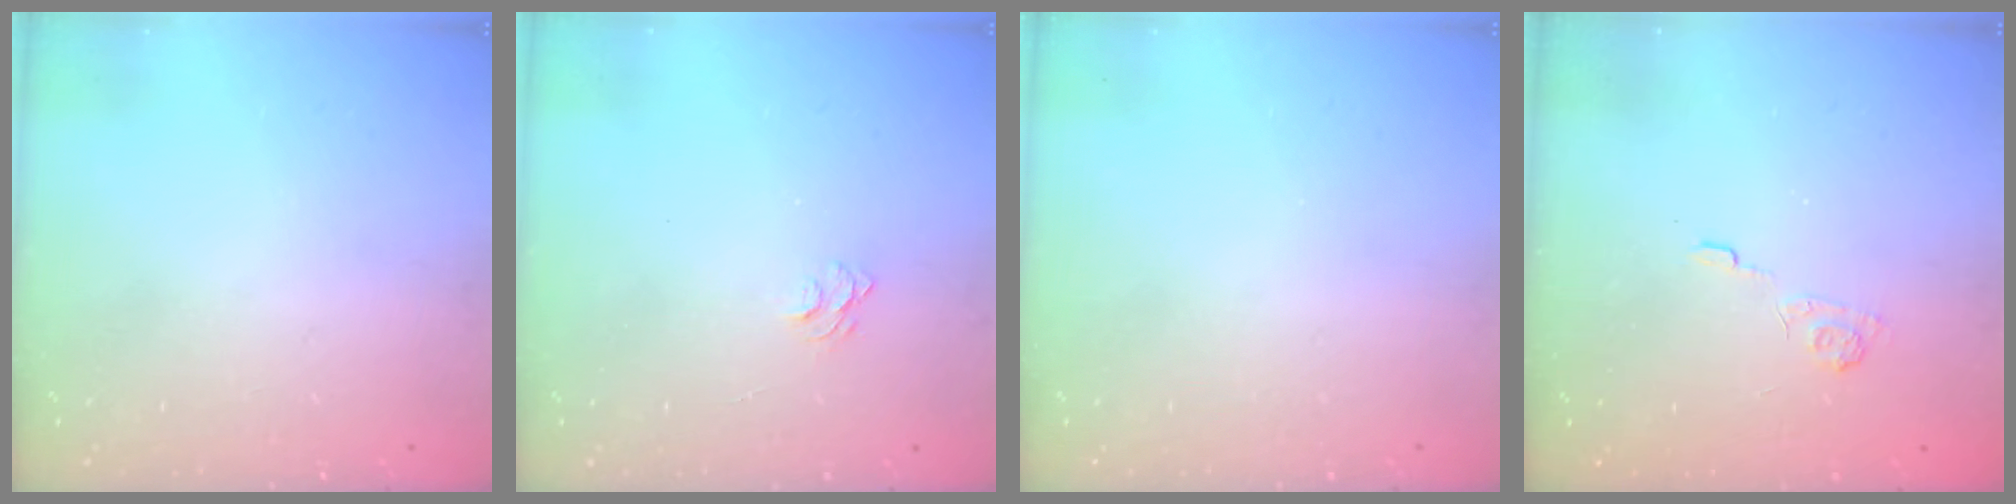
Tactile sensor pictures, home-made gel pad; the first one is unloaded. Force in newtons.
{"total": 3.5, "press": 3.5, "slide": 0.3}
{"total": 0.0}
{"total": 3.7, "press": 3.4, "slide": 1.4}